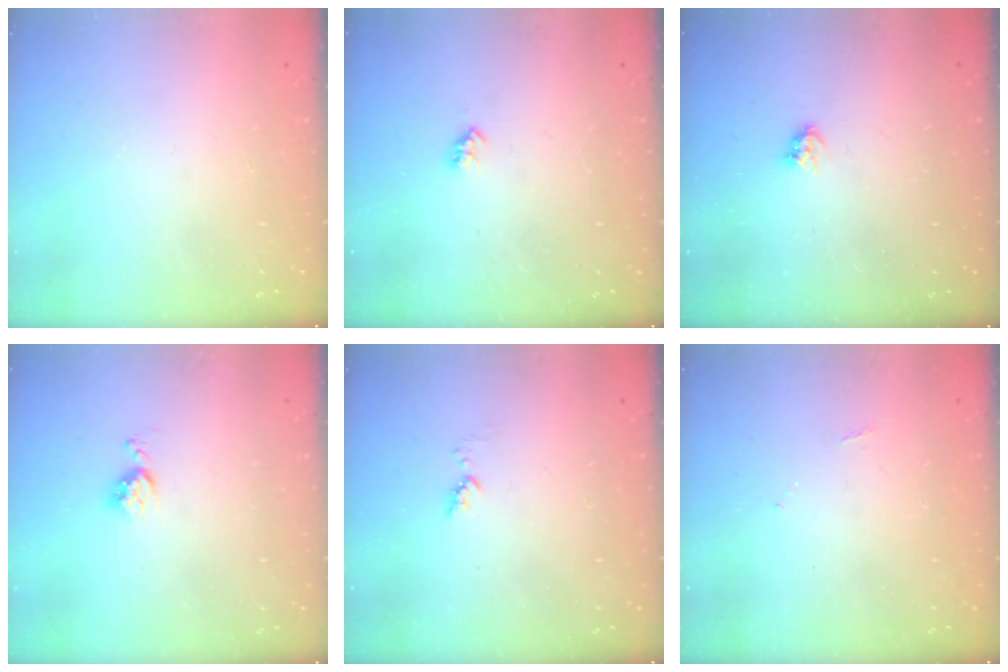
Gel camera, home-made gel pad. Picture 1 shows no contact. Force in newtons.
{"total": 2.6, "press": 2.5, "slide": 0.4}
{"total": 3.5, "press": 3.4, "slide": 0.5}
{"total": 4.3, "press": 4.3, "slide": 0.5}
{"total": 3.7, "press": 3.6, "slide": 0.4}
{"total": 4.0, "press": 4.0, "slide": 0.6}